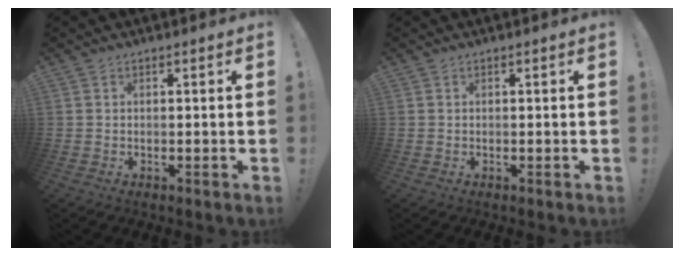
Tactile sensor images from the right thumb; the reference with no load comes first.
{"total": 0.0}